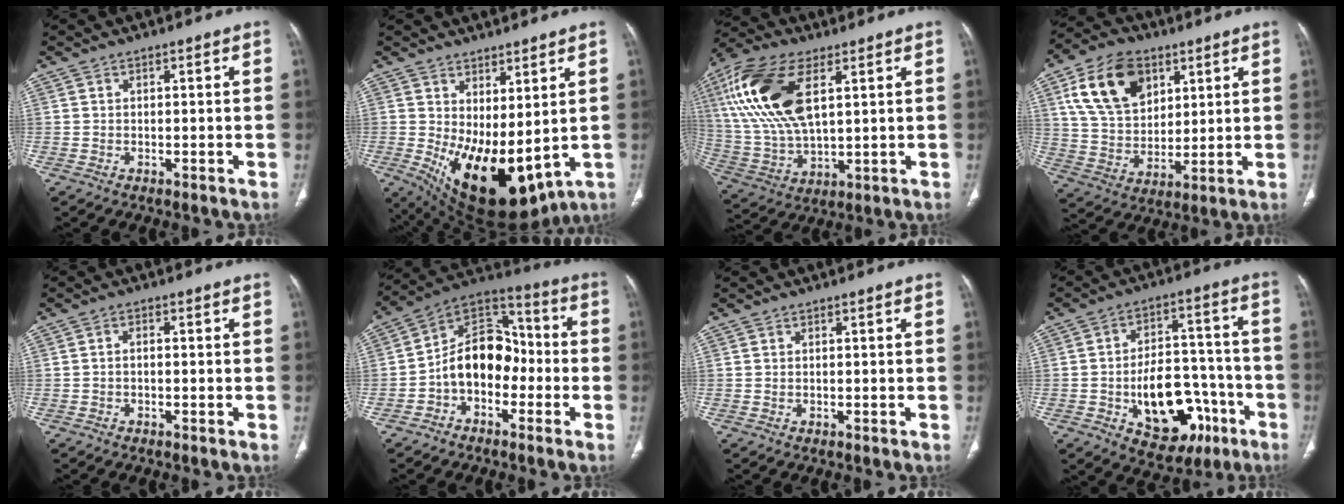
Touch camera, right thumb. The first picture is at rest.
{"total": 15.9, "force": [0.4, 7.5, 14.0], "torque": [-0.235, -0.032, 0.038]}
{"total": 20.1, "force": [6.6, 9.8, 16.2], "torque": [-0.342, -0.007, 0.129]}
{"total": 16.7, "force": [7.2, 11.1, 10.1], "torque": [-0.158, -0.017, 0.138]}
{"total": 1.1, "force": [-0.3, 0.7, 0.9], "torque": [-0.015, 0.004, -0.007]}
{"total": 13.5, "force": [-3.0, 9.6, 9.0], "torque": [-0.118, 0.059, -0.065]}
{"total": 0.0}
{"total": 18.1, "force": [-6.6, 11.1, 12.7], "torque": [-0.146, 0.051, -0.082]}